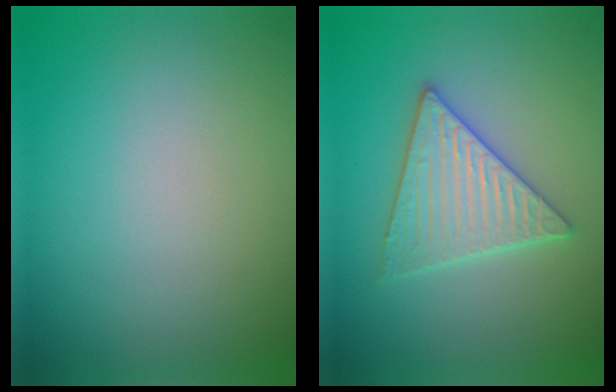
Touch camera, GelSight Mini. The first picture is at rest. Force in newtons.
{"total": 4.0, "press": 4.0, "slide": 0.5}